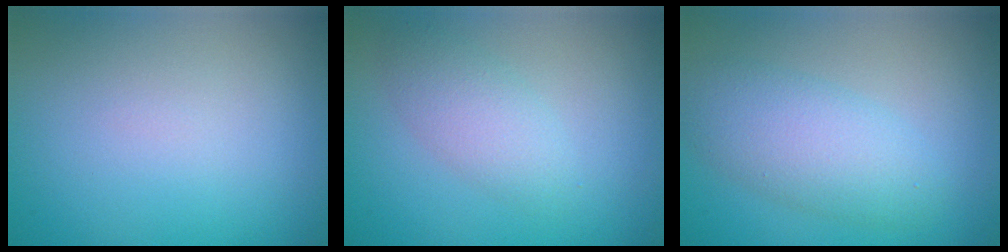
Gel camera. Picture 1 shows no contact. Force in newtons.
{"total": 2.5, "press": 2.5, "slide": 0.0}
{"total": 4.4, "press": 4.4, "slide": 0.1}